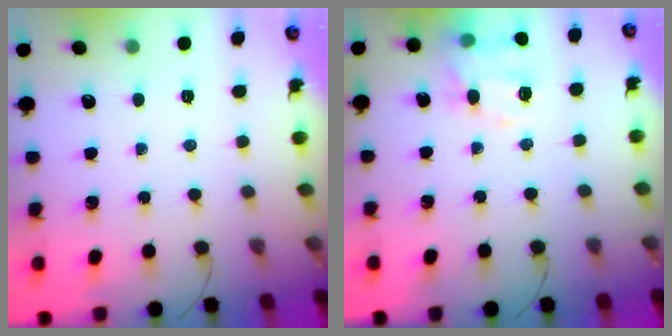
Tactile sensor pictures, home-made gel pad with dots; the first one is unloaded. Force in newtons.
{"total": 15.1, "press": 14.9, "slide": 2.7}